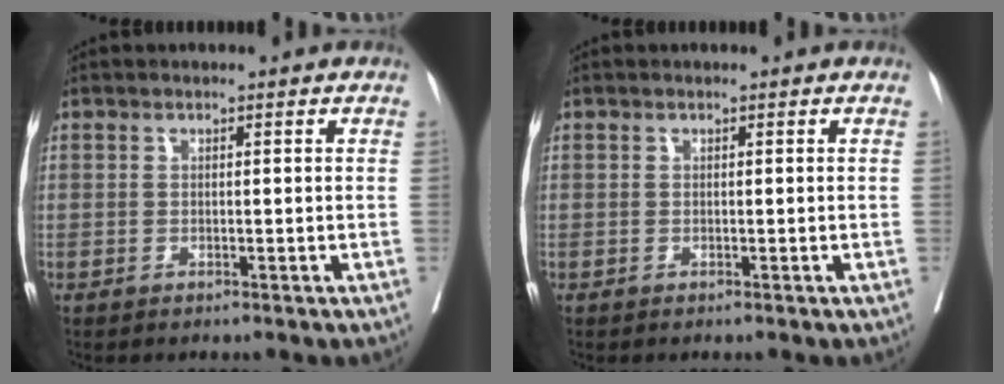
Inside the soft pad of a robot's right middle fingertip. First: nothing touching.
{"total": 0.0}